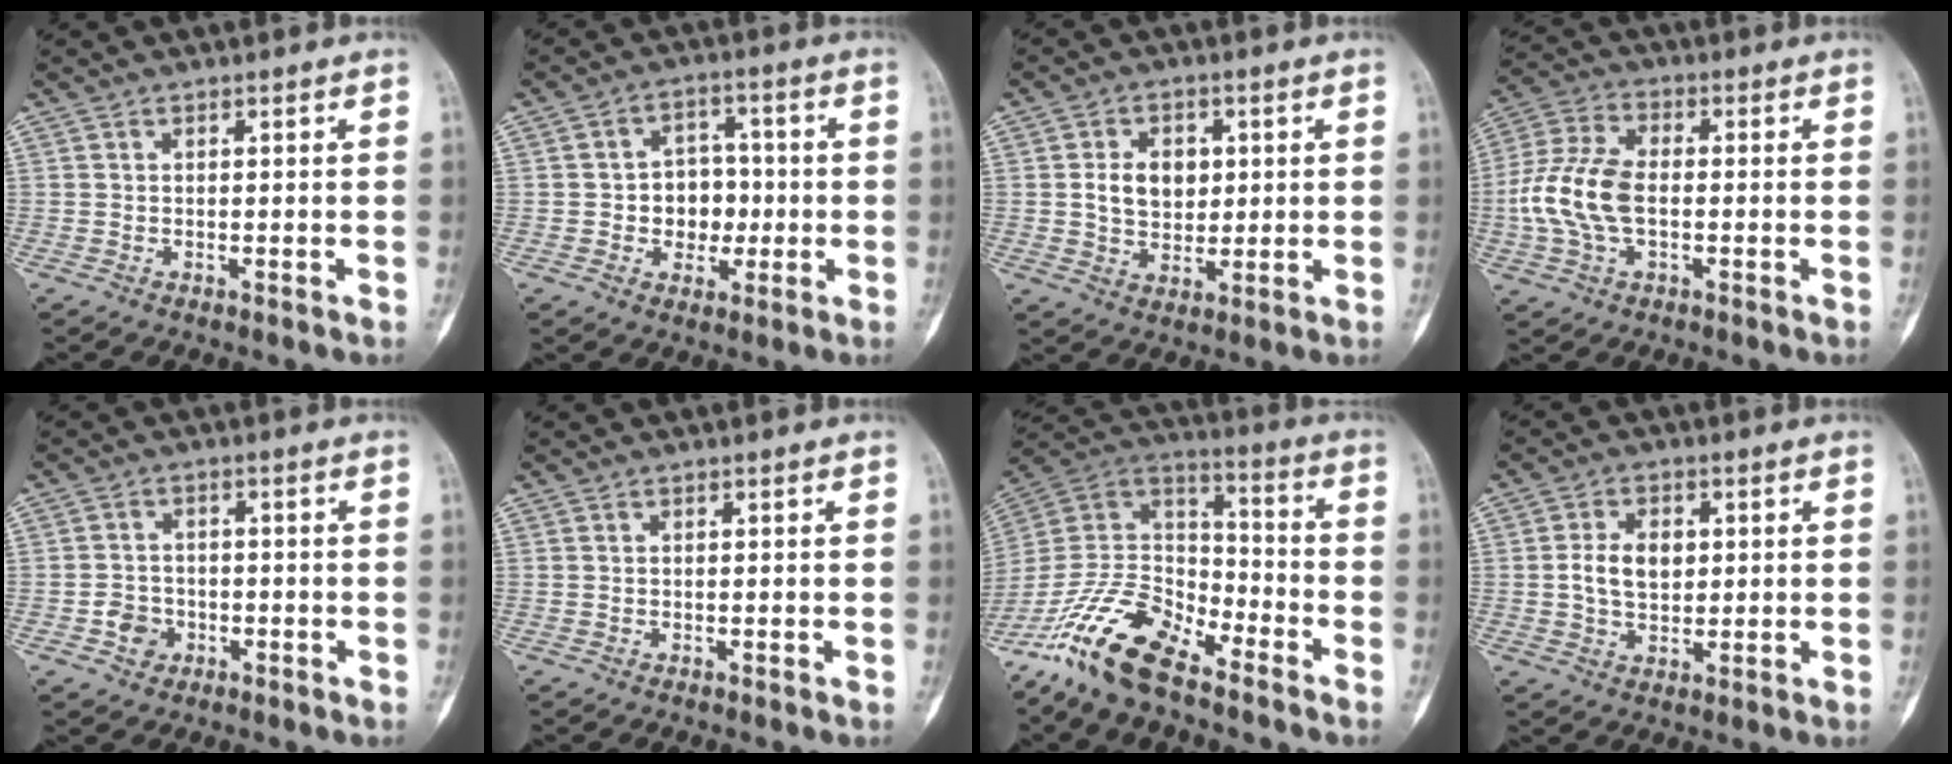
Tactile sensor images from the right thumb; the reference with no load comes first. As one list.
[{"total": 8.2, "force": [-0.9, 6.7, 4.7], "torque": [-0.024, 0.020, -0.015]}, {"total": 7.7, "force": [1.3, 5.6, 5.1], "torque": [-0.058, -0.007, 0.024]}, {"total": 11.9, "force": [-1.3, 6.9, 9.6], "torque": [-0.212, 0.021, -0.028]}, {"total": 4.1, "force": [-1.6, 3.5, 1.5], "torque": [-0.005, 0.014, -0.028]}, {"total": 0.0}, {"total": 17.6, "force": [-12.5, 7.2, 10.1], "torque": [-0.185, 0.076, -0.241]}, {"total": 6.7, "force": [0.8, 4.5, 4.9], "torque": [-0.075, 0.001, 0.014]}]